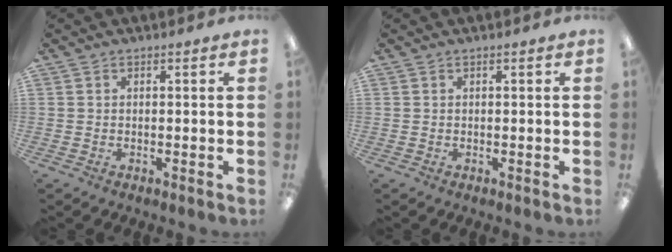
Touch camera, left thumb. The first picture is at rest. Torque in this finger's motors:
{"motor_torque": [0.00, 0.00, -0.11, -0.11, 0.00]}